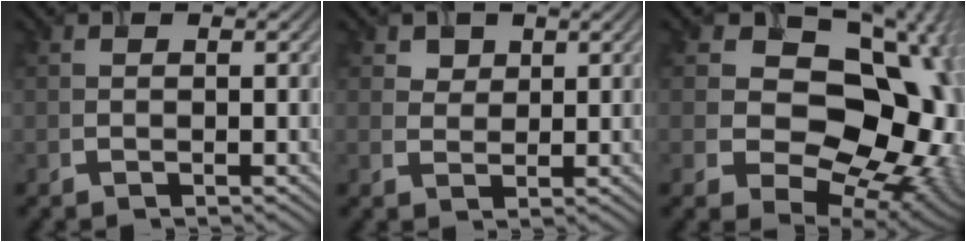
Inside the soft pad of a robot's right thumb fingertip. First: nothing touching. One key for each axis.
{"total": 1.8, "fx": 1.3, "fy": 1.3, "fz": -0.2, "tx": 0.001, "ty": -0.006, "tz": 0.032}
{"total": 18.2, "fx": 0.0, "fy": 14.5, "fz": 11.1, "tx": -0.155, "ty": -0.009, "tz": 0.027}